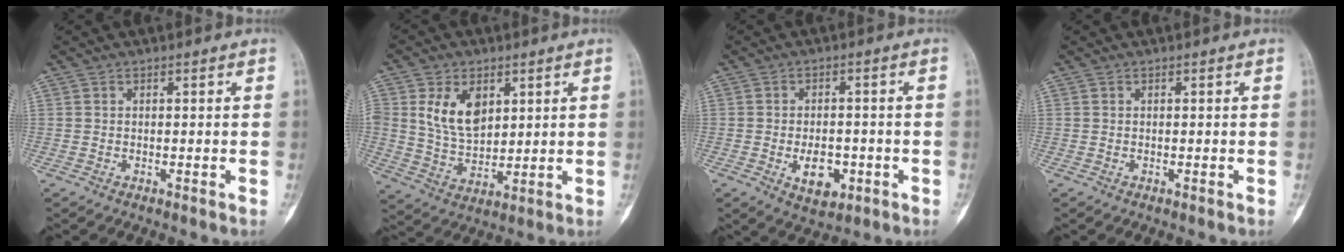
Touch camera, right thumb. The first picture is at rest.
{"total": 10.2, "force": [3.6, 6.6, 6.9], "torque": [-0.104, -0.018, 0.078]}
{"total": 6.7, "force": [-2.1, 4.0, 4.9], "torque": [-0.060, 0.005, -0.025]}
{"total": 0.0}